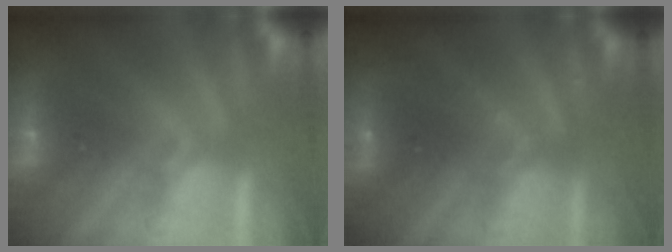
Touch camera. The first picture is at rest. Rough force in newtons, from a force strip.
{"total": 2.6}